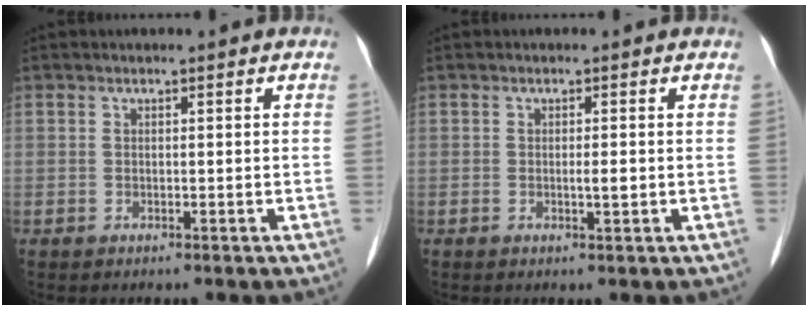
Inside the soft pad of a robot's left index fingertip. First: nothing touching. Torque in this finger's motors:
{"motor_torque": [0.32, 0.03, -0.01, 0.04]}